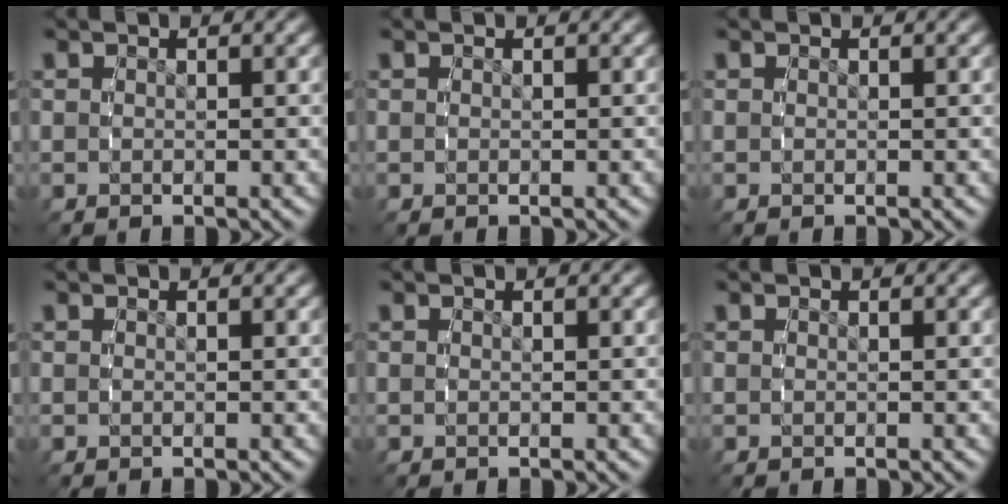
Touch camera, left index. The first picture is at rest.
{"total": 0.0}
{"total": 0.0}
{"total": 0.0}
{"total": 0.0}
{"total": 0.0}